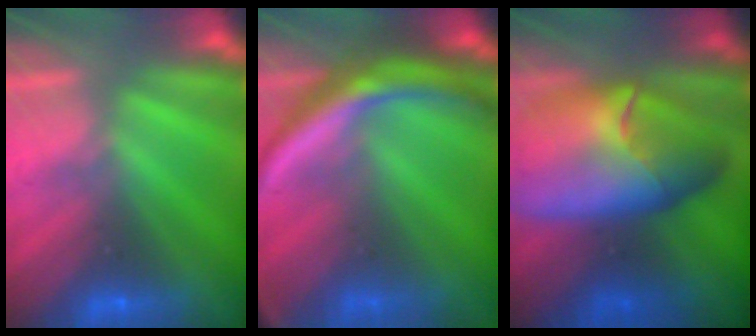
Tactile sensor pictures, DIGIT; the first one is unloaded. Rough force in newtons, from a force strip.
{"total": 11.8}
{"total": 8.7}